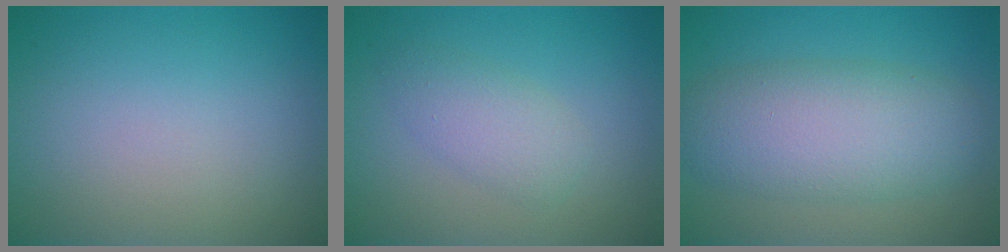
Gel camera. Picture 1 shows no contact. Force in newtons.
{"total": 2.7, "press": 2.7, "slide": 0.1}
{"total": 7.2, "press": 7.2, "slide": 0.3}